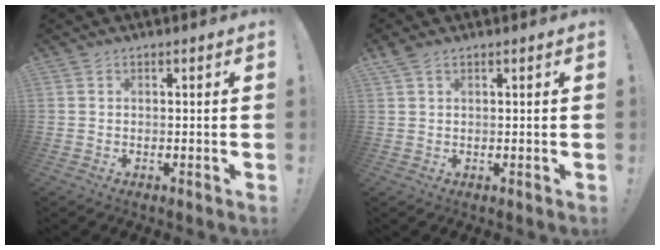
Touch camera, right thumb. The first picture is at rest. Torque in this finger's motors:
{"motor_torque": [-0.39, 0.45, 0.25, 0.16, 0.19]}